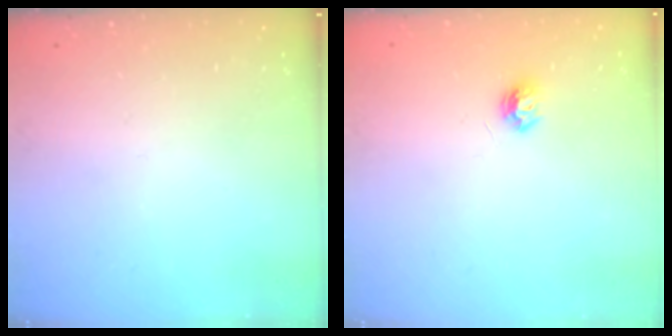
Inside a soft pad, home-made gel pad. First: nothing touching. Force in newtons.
{"total": 5.7, "press": 5.6, "slide": 0.7}